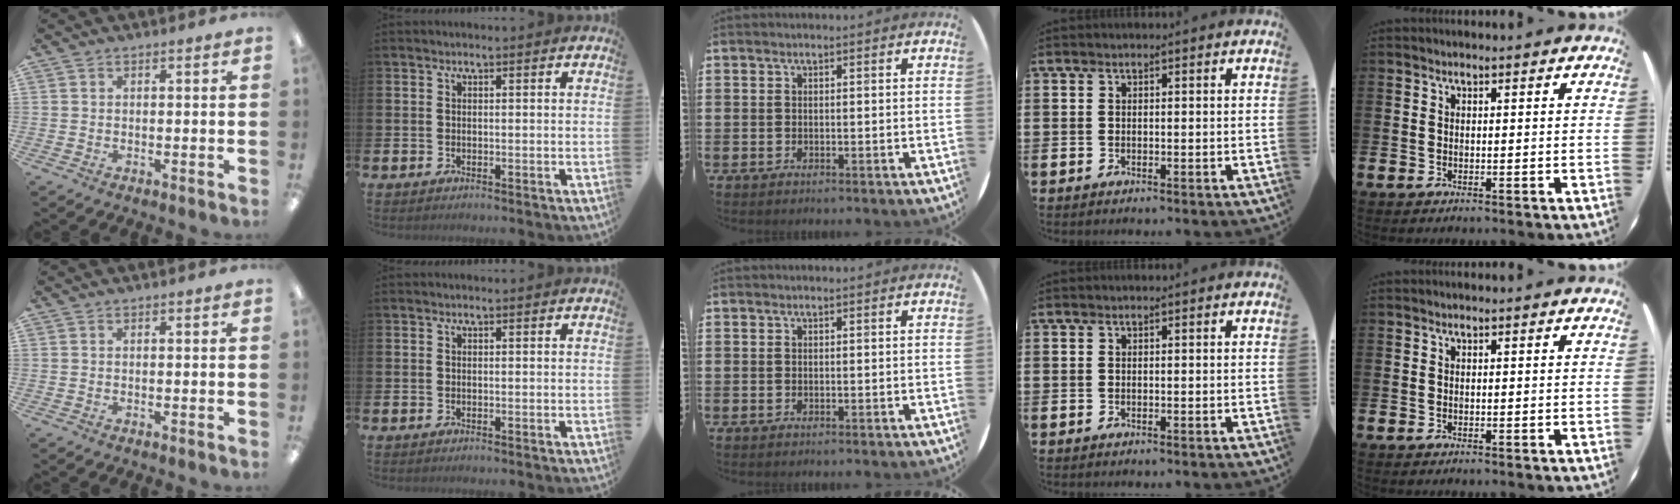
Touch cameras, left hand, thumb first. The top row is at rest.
{}